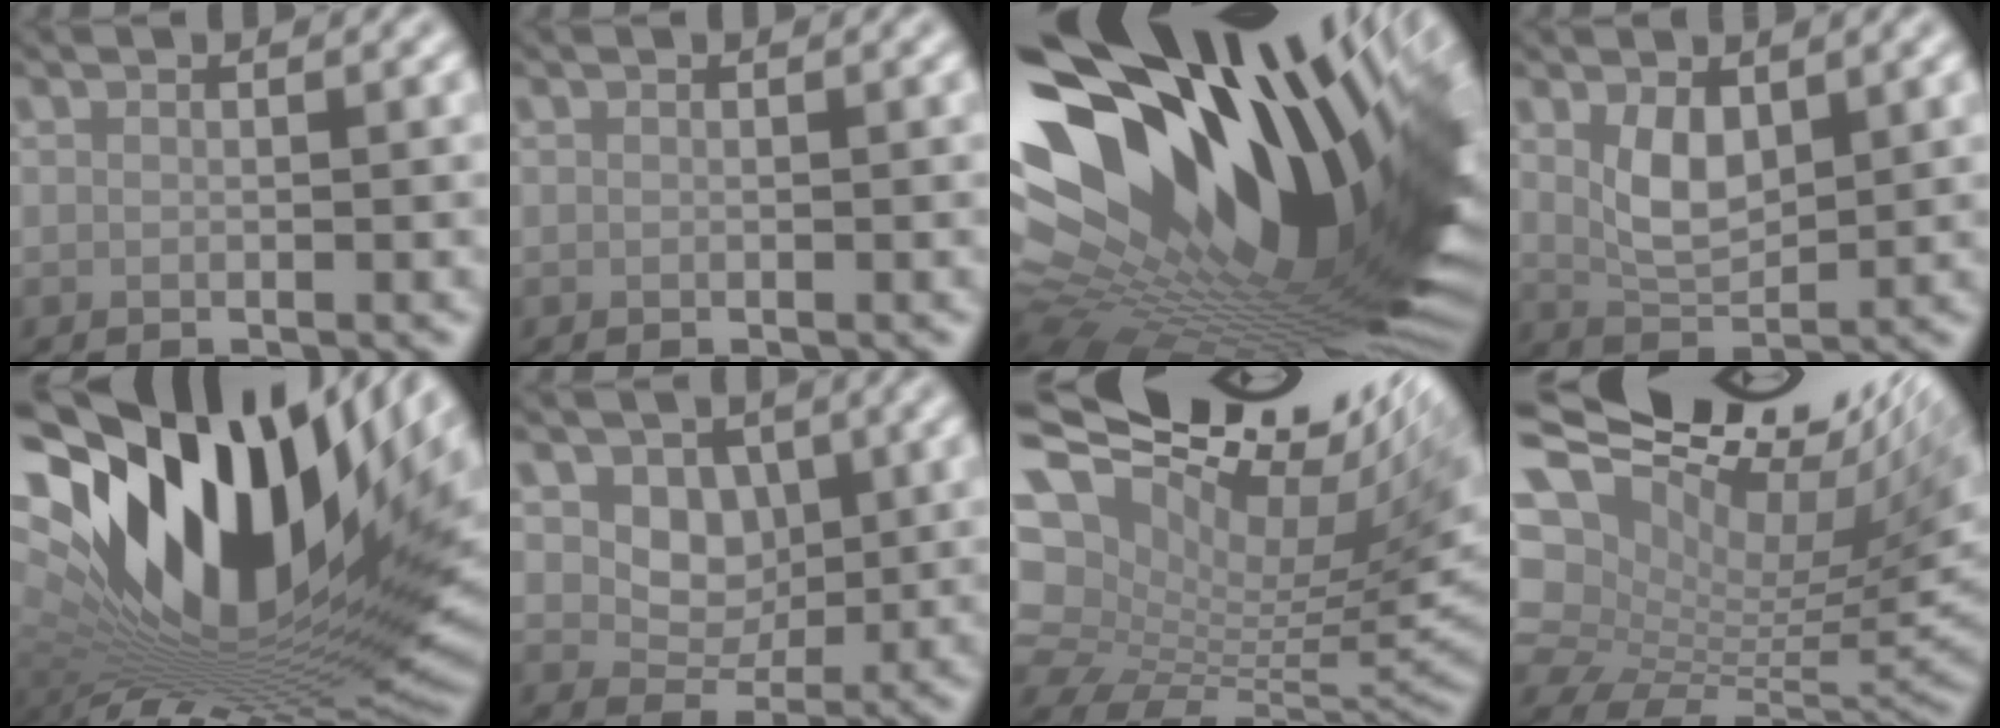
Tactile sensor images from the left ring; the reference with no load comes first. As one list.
[{"total": 0.0}, {"total": 20.8, "force": [6.3, 9.3, 17.6], "torque": [-0.310, -0.025, 0.135]}, {"total": 3.5, "force": [1.3, 1.8, 2.7], "torque": [-0.057, -0.005, 0.032]}, {"total": 19.2, "force": [5.7, 9.1, 15.9], "torque": [-0.274, 0.018, 0.098]}, {"total": 3.7, "force": [1.0, 2.9, 2.1], "torque": [-0.035, -0.006, 0.008]}, {"total": 16.8, "force": [6.9, 9.4, 12.2], "torque": [-0.225, 0.051, 0.164]}, {"total": 15.3, "force": [6.9, 7.9, 11.2], "torque": [-0.212, 0.055, 0.157]}]